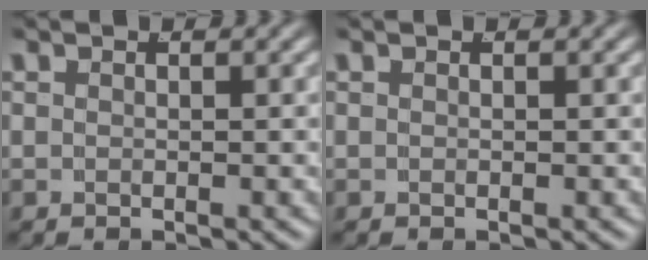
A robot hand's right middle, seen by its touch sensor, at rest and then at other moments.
{"total": 0.0}